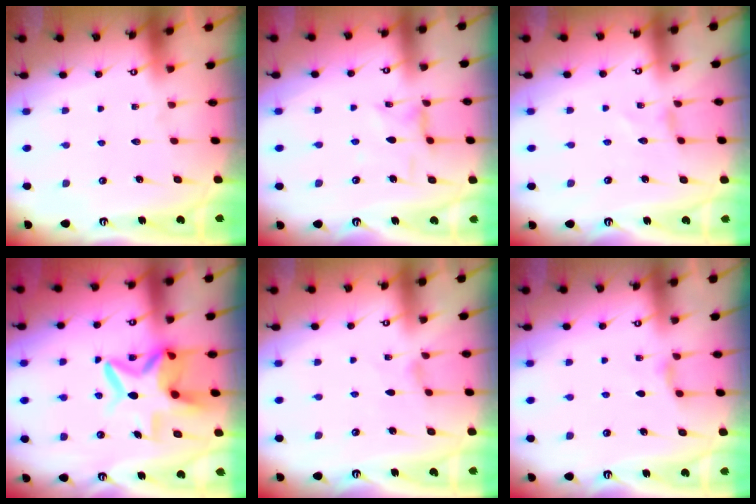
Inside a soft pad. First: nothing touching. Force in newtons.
{"total": 2.1, "press": 2.1, "slide": 0.3}
{"total": 0.0}
{"total": 10.0, "press": 9.9, "slide": 1.2}
{"total": 0.0}
{"total": 3.0, "press": 3.0, "slide": 0.6}